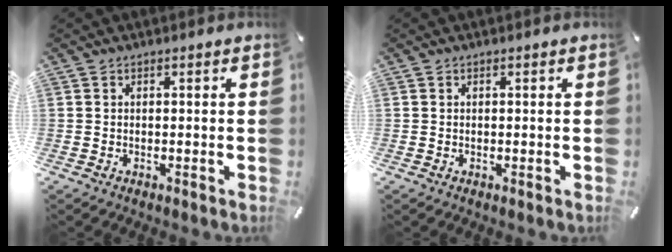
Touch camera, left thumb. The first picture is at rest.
{"total": 0.0}